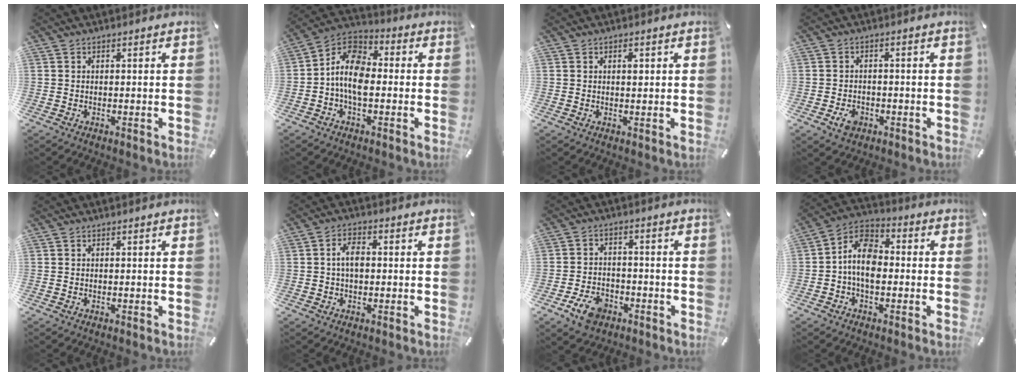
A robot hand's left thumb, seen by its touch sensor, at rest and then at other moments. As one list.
[{"total": 9.9, "force": [-2.3, 6.2, 7.4], "torque": [-0.169, 0.001, -0.046]}, {"total": 1.6, "force": [0.4, 0.9, 1.3], "torque": [-0.012, -0.003, 0.003]}, {"total": 4.0, "force": [-1.8, 2.9, 2.1], "torque": [-0.049, 0.004, -0.036]}, {"total": 0.0}, {"total": 4.4, "force": [0.0, 2.6, 3.5], "torque": [-0.068, 0.009, -0.001]}, {"total": 7.0, "force": [-3.8, 4.8, 3.5], "torque": [-0.076, 0.020, -0.072]}, {"total": 9.7, "force": [-1.7, 6.3, 7.2], "torque": [-0.157, 0.013, -0.032]}]